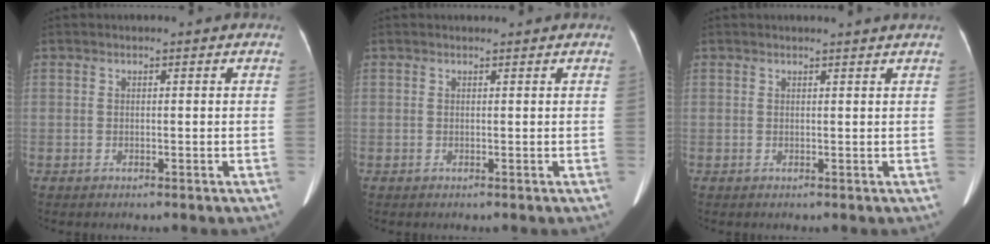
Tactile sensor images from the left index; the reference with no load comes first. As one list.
[{"total": 0.9, "force": [0.9, 0.2, 0.1], "torque": [-0.012, 0.011, 0.013]}, {"total": 2.2, "force": [2.0, -0.6, 0.6], "torque": [-0.012, -0.001, 0.023]}]